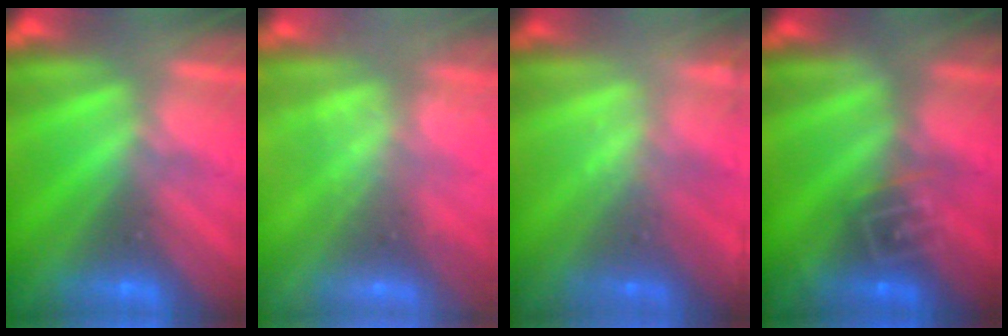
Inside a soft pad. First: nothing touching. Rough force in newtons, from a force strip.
{"total": 2.3}
{"total": 1.9}
{"total": 2.9}